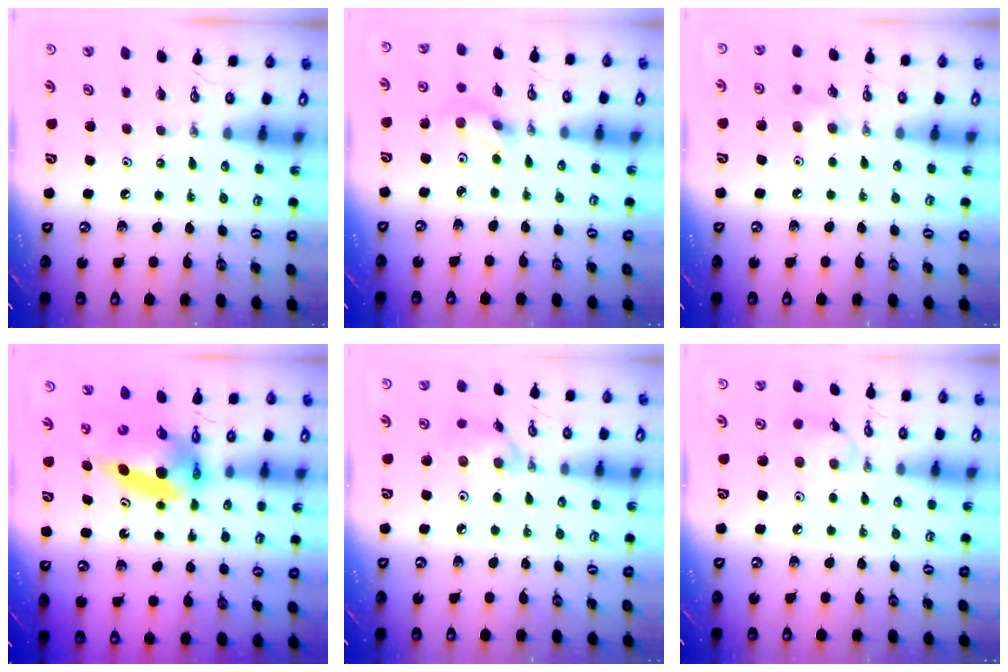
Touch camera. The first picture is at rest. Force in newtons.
{"total": 3.6, "press": 2.8, "slide": 2.3}
{"total": 6.4, "press": 6.2, "slide": 1.7}
{"total": 8.0, "press": 8.0, "slide": 0.9}
{"total": 7.3, "press": 7.1, "slide": 1.2}
{"total": 6.6, "press": 6.6, "slide": 0.6}